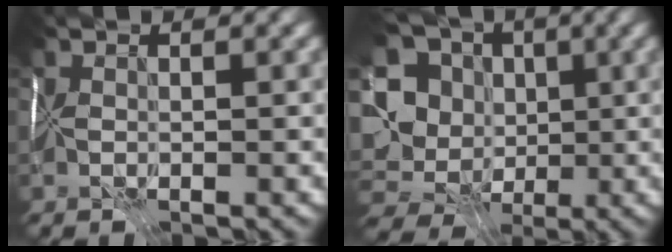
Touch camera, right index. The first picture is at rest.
{"total": 11.8, "force": [-0.5, 10.3, 5.7], "torque": [-0.127, -0.001, -0.007]}